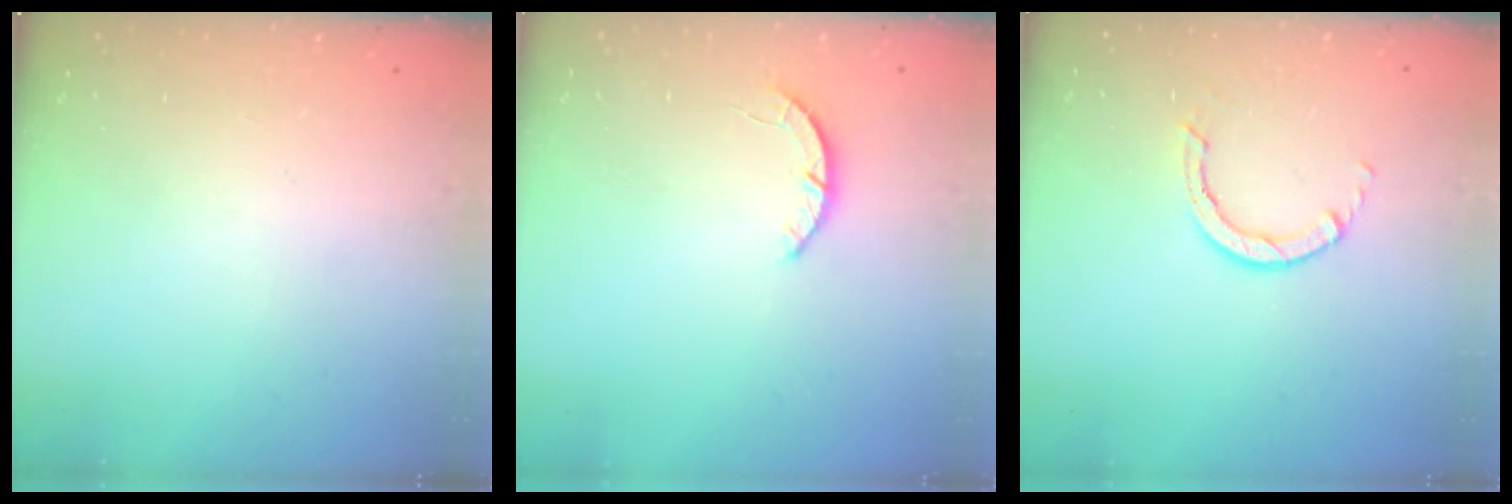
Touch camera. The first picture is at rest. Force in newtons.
{"total": 2.2, "press": 2.2, "slide": 0.3}
{"total": 2.8, "press": 2.8, "slide": 0.2}